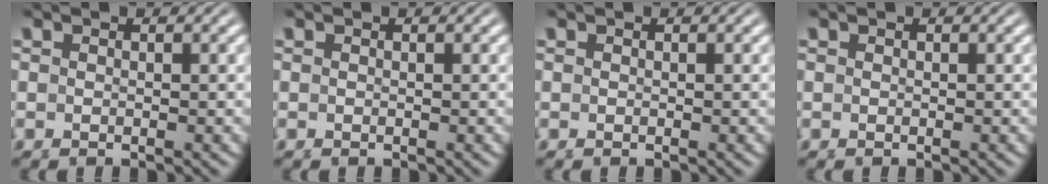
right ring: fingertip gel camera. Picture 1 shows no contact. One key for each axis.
{"total": 0.0}
{"total": 0.0}
{"total": 0.0}